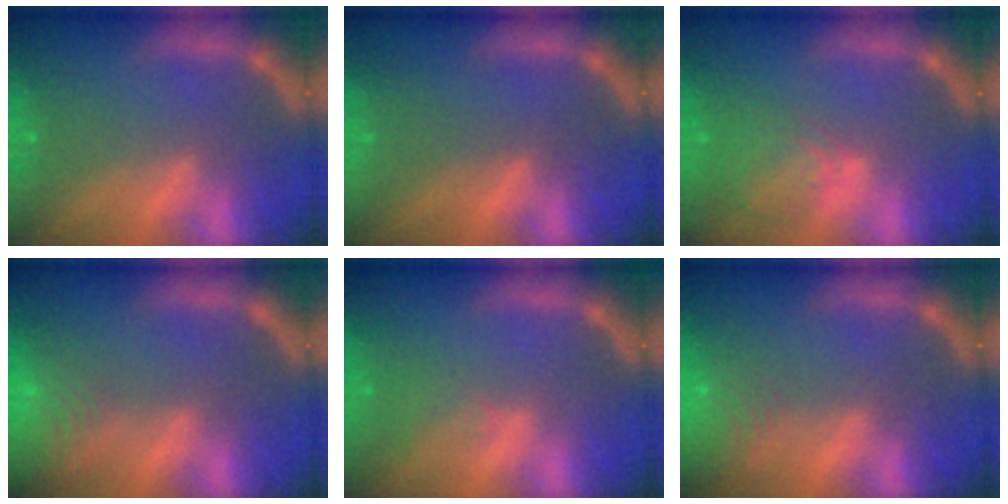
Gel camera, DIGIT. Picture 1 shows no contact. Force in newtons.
{"total": 0.0}
{"total": 4.0}
{"total": 9.5}
{"total": 1.5}
{"total": 6.5}